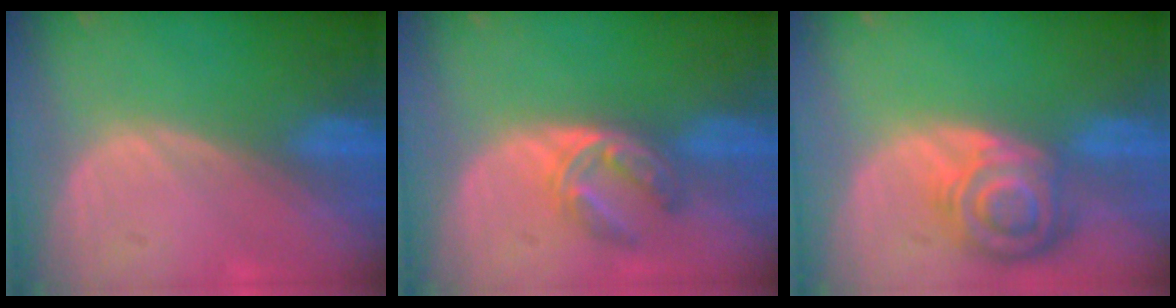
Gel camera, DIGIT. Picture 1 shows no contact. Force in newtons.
{"total": 6.0, "press": 4.9, "slide": 3.4}
{"total": 8.3, "press": 7.3, "slide": 3.9}